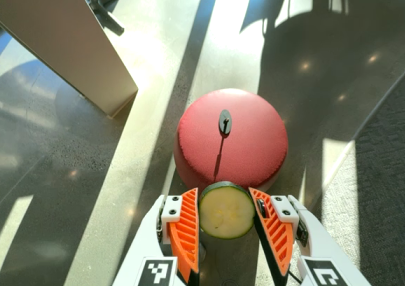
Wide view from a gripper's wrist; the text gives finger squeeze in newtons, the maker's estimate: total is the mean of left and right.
{"total": 9.4, "left": 9.6, "right": 9.2}